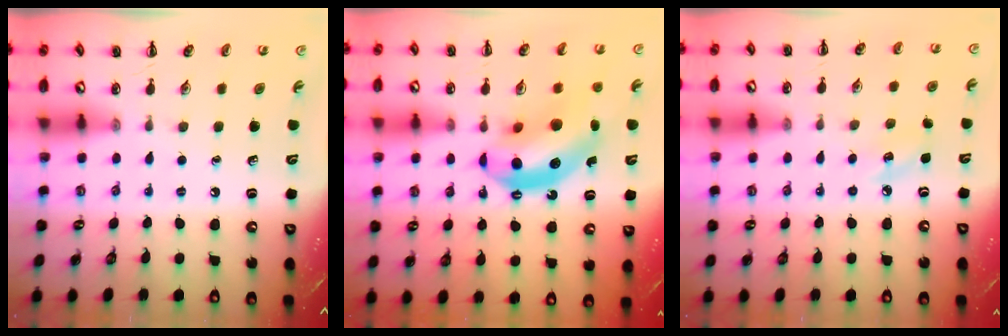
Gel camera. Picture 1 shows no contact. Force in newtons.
{"total": 15.1, "press": 14.4, "slide": 4.2}
{"total": 5.4, "press": 5.2, "slide": 1.4}